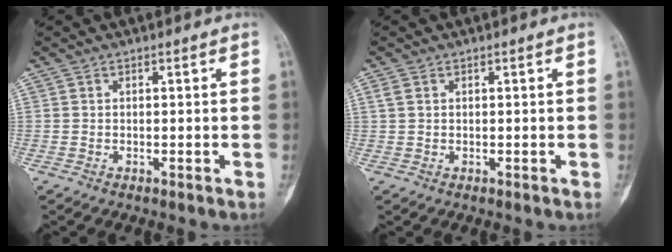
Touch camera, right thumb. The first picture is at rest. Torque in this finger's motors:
{"motor_torque": [-0.24, 0.15, 0.30, 0.10, 0.08]}